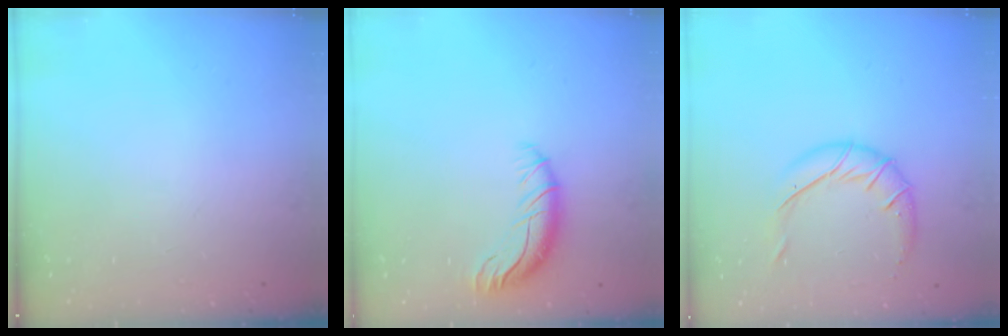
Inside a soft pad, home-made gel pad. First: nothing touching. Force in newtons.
{"total": 9.4, "press": 9.3, "slide": 0.9}
{"total": 12.0, "press": 12.0, "slide": 0.7}